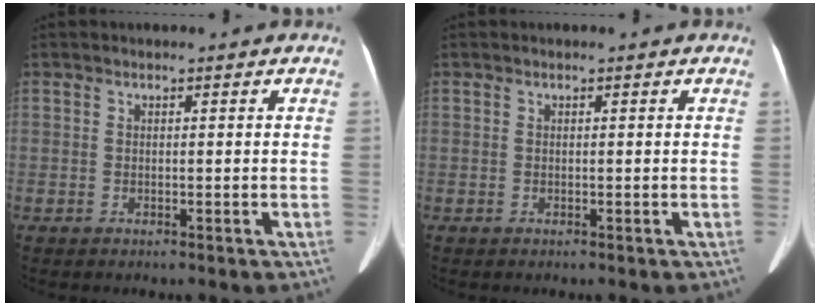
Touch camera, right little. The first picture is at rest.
{"total": 0.0}